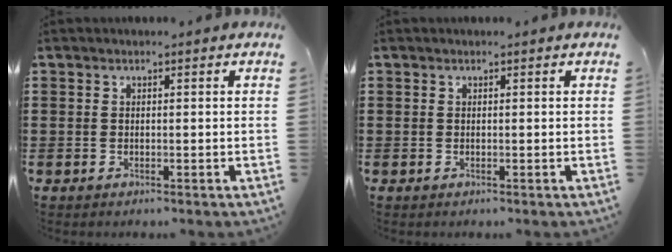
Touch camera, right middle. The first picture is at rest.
{"total": 0.0}